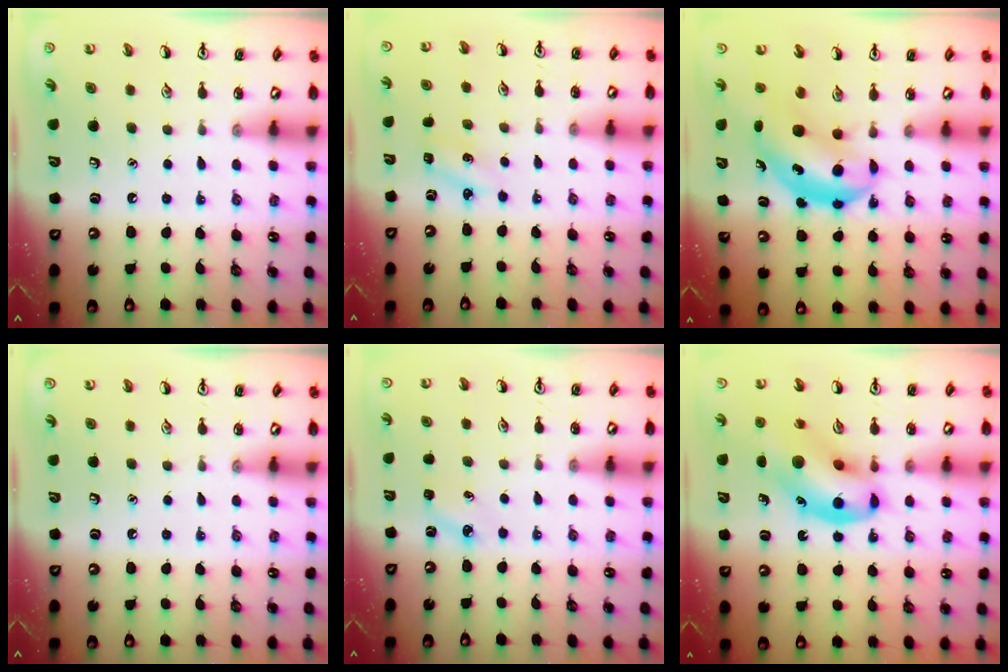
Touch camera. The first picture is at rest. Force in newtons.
{"total": 2.5, "press": 2.3, "slide": 0.9}
{"total": 6.1, "press": 6.0, "slide": 1.2}
{"total": 0.0}
{"total": 3.7, "press": 3.5, "slide": 1.1}
{"total": 14.1, "press": 13.5, "slide": 4.0}